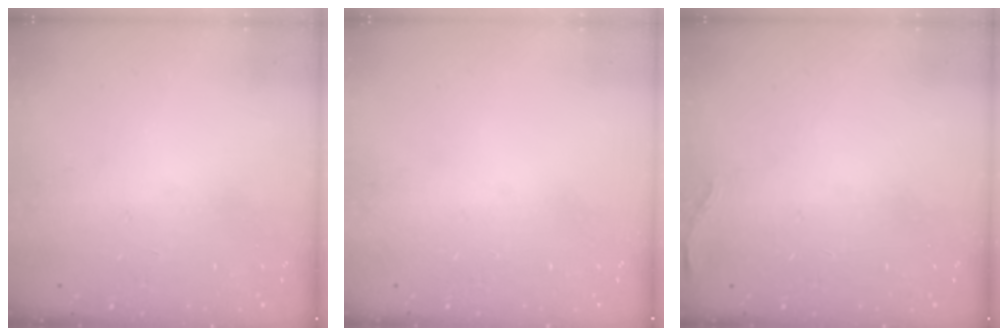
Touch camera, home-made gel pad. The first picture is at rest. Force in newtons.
{"total": 0.0}
{"total": 7.3, "press": 5.5, "slide": 4.8}